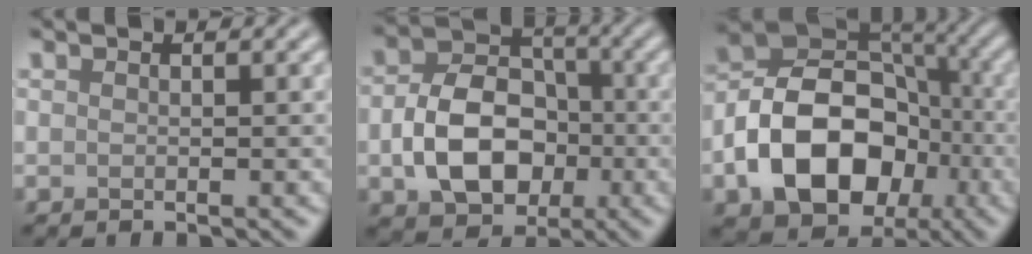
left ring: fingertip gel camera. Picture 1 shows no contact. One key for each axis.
{"total": 8.2, "fx": -1.8, "fy": 6.0, "fz": 5.3, "tx": -0.097, "ty": -0.002, "tz": -0.031}
{"total": 12.1, "fx": -3.6, "fy": 8.7, "fz": 7.6, "tx": -0.120, "ty": 0.004, "tz": -0.067}